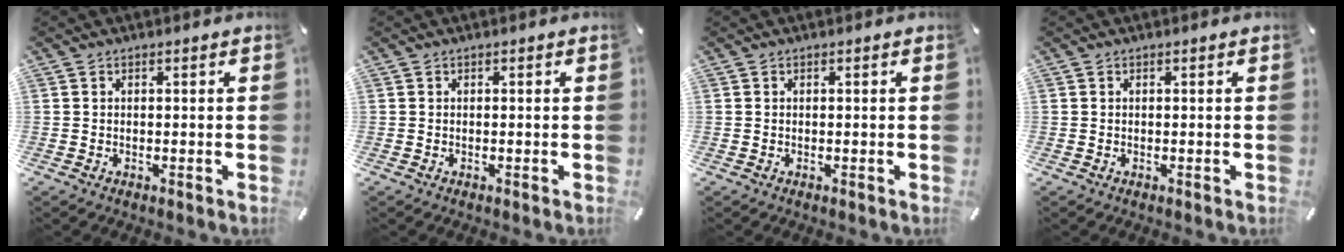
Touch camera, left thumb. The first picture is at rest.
{"total": 0.0}
{"total": 0.0}
{"total": 0.0}